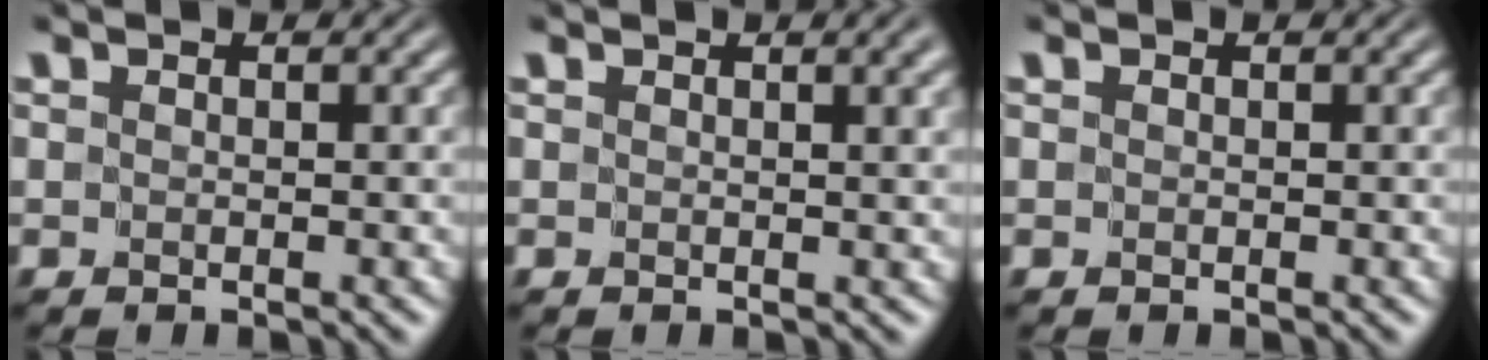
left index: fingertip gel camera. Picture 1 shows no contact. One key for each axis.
{"total": 1.9, "fx": 1.0, "fy": 0.4, "fz": 1.6, "tx": -0.016, "ty": 0.000, "tz": 0.014}
{"total": 0.0}